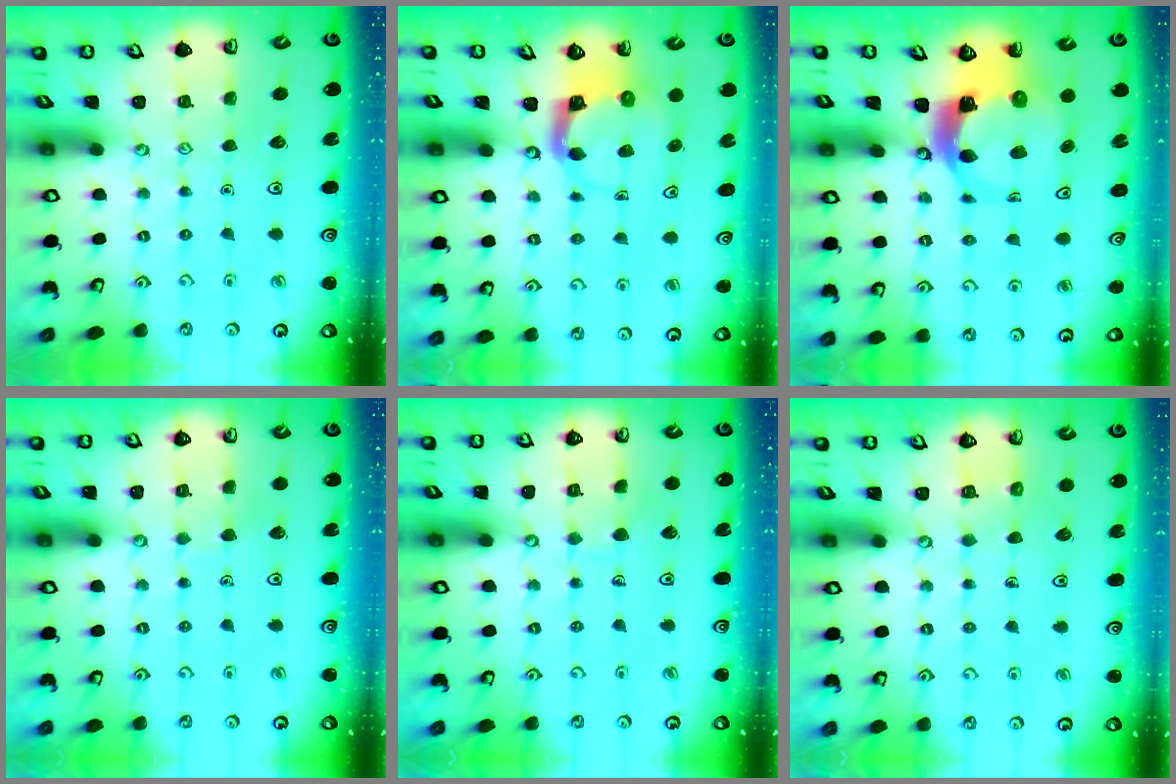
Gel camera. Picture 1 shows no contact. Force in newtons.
{"total": 3.7, "press": 3.6, "slide": 0.7}
{"total": 6.8, "press": 6.7, "slide": 1.2}
{"total": 2.3, "press": 2.3, "slide": 0.1}
{"total": 4.3, "press": 4.3, "slide": 0.3}
{"total": 3.8, "press": 3.8, "slide": 0.4}